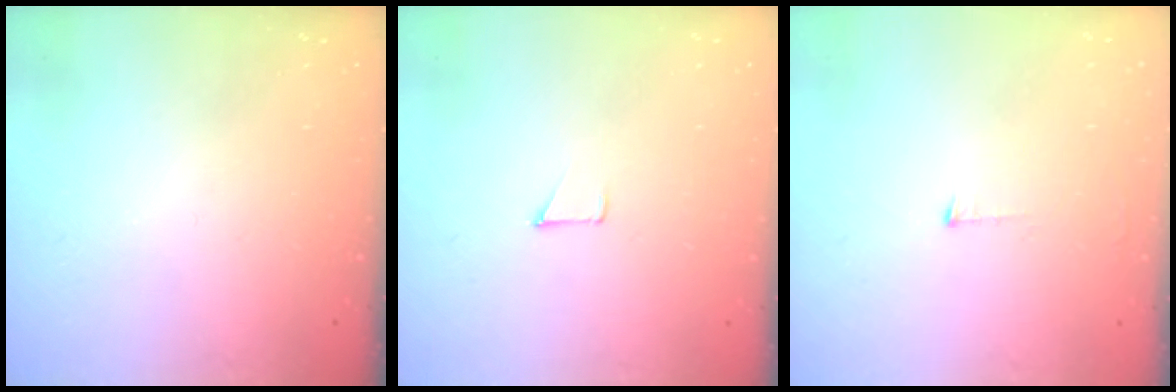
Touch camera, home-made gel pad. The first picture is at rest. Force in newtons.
{"total": 2.9, "press": 2.8, "slide": 0.3}
{"total": 3.0, "press": 3.0, "slide": 0.3}